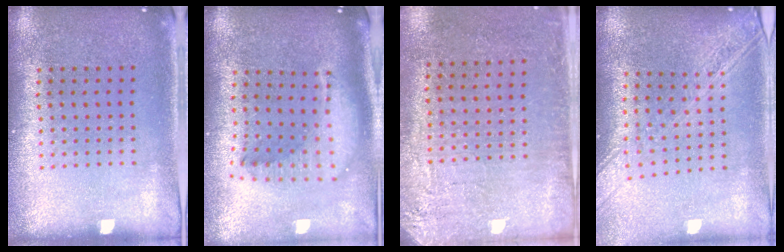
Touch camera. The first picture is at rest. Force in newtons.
{"total": 1.8, "press": 1.4, "slide": 1.0}
{"total": 2.8, "press": 2.6, "slide": 1.1}
{"total": 2.2, "press": 1.9, "slide": 1.2}